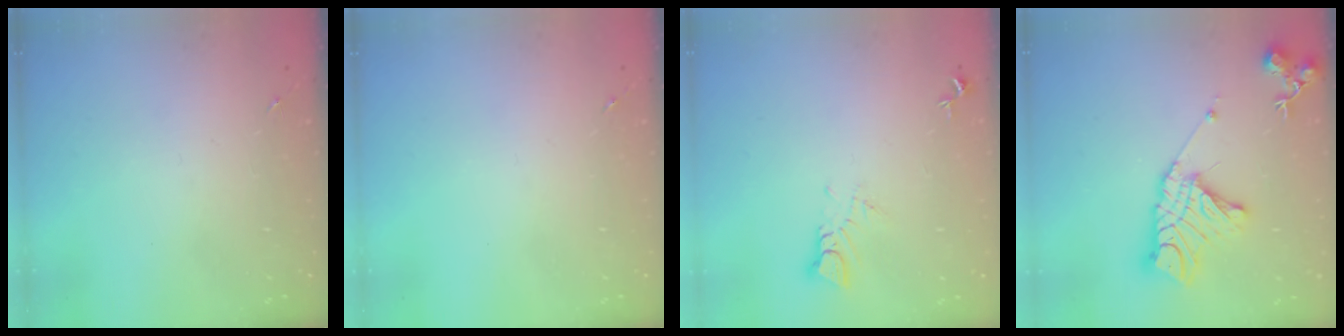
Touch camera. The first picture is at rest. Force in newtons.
{"total": 0.0}
{"total": 3.8, "press": 3.7, "slide": 0.2}
{"total": 17.0, "press": 16.9, "slide": 1.3}